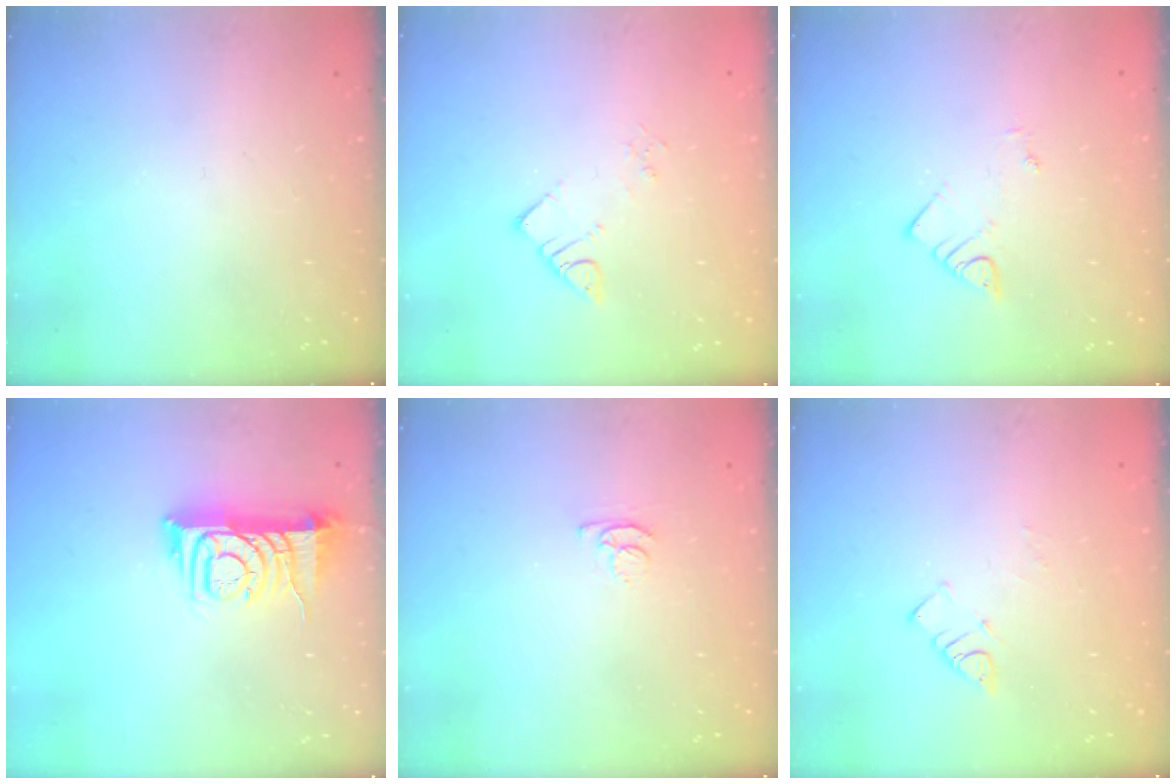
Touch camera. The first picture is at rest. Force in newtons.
{"total": 2.8, "press": 2.8, "slide": 0.1}
{"total": 1.9, "press": 1.8, "slide": 0.4}
{"total": 10.0, "press": 10.0, "slide": 0.7}
{"total": 3.4, "press": 3.4, "slide": 0.5}
{"total": 3.7, "press": 3.7, "slide": 0.5}